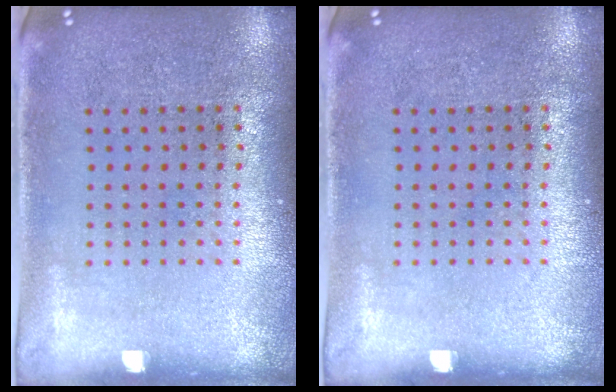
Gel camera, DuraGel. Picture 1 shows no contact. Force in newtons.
{"total": 0.0}